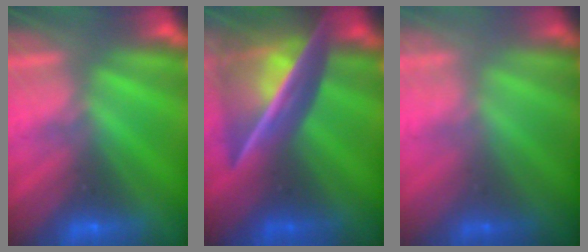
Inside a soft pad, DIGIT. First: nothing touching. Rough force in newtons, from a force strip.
{"total": 7.8}
{"total": 2.2}